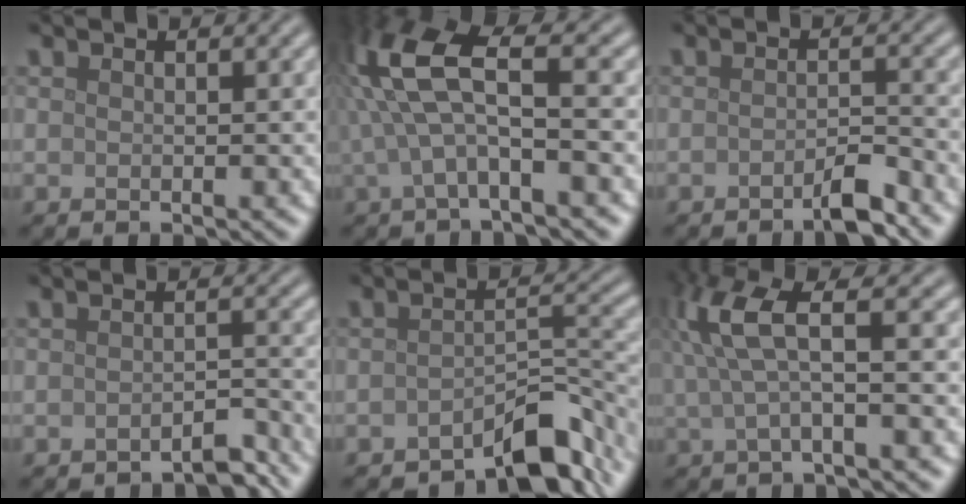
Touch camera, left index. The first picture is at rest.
{"total": 7.2, "force": [0.6, 2.3, 6.8], "torque": [-0.152, 0.017, 0.004]}
{"total": 2.5, "force": [-1.8, 0.3, 1.6], "torque": [-0.025, 0.004, -0.035]}
{"total": 2.3, "force": [-2.1, 0.3, 0.8], "torque": [-0.006, 0.005, -0.031]}
{"total": 5.6, "force": [-4.0, 1.9, 3.5], "torque": [-0.037, 0.003, -0.063]}
{"total": 5.1, "force": [1.4, 1.1, 4.8], "torque": [-0.111, 0.011, 0.024]}